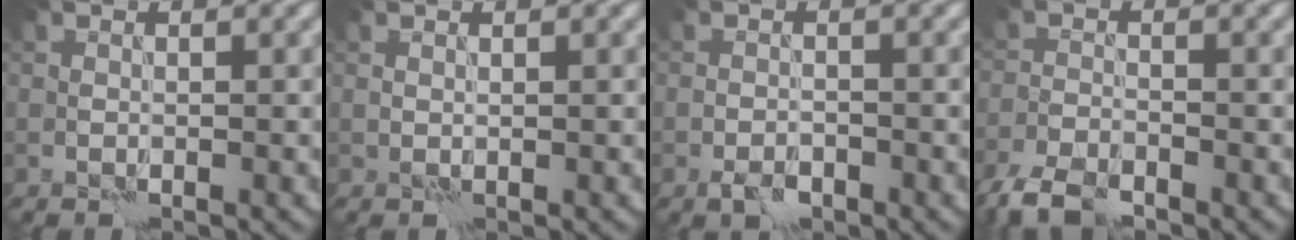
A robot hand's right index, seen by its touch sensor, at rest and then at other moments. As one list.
[{"total": 0.0}, {"total": 1.9, "force": [-1.3, 0.9, 1.0], "torque": [-0.016, 0.002, -0.025]}, {"total": 4.6, "force": [-3.8, 1.5, 2.1], "torque": [-0.039, -0.008, -0.084]}]